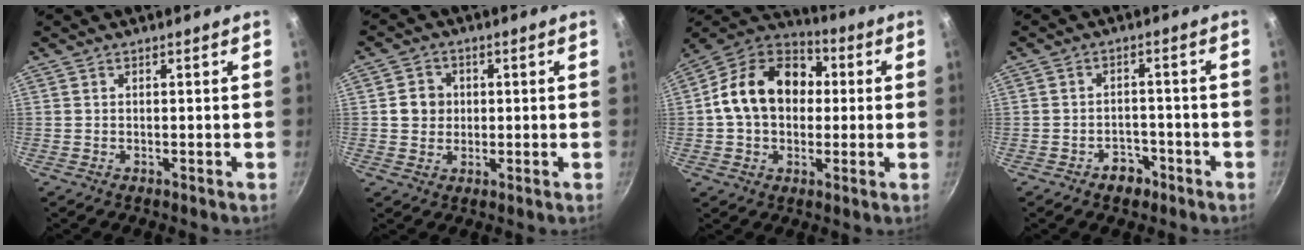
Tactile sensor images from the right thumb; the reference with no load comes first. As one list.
[{"total": 5.5, "force": [0.5, 5.1, 2.0], "torque": [0.000, 0.005, 0.001]}, {"total": 18.0, "force": [1.7, 13.6, 11.7], "torque": [-0.169, 0.036, 0.012]}, {"total": 4.2, "force": [-2.6, 2.9, 1.5], "torque": [0.000, 0.025, -0.031]}]